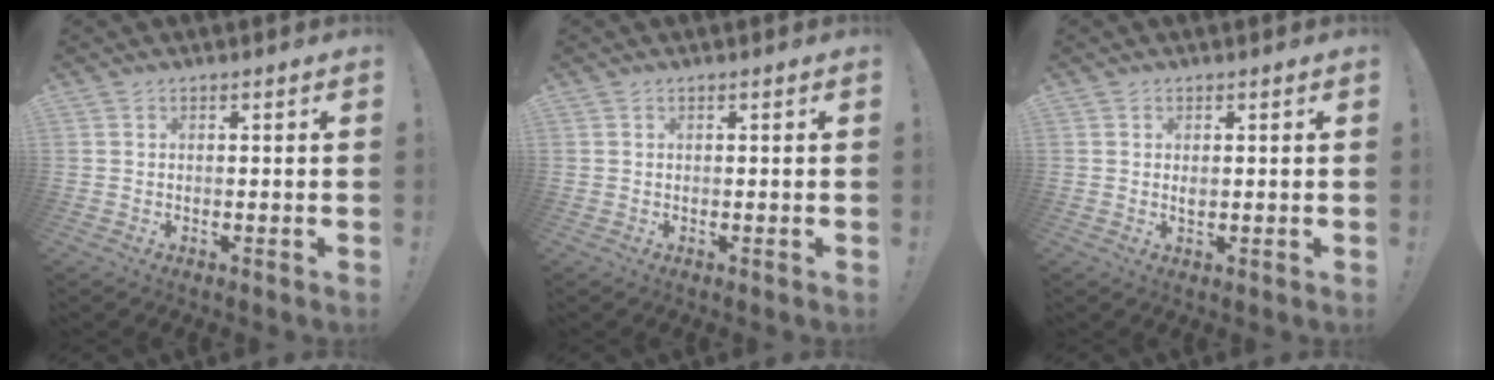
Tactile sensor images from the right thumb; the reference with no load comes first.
{"total": 0.0}
{"total": 1.2, "force": [0.5, 0.7, 0.9], "torque": [-0.013, -0.002, 0.008]}